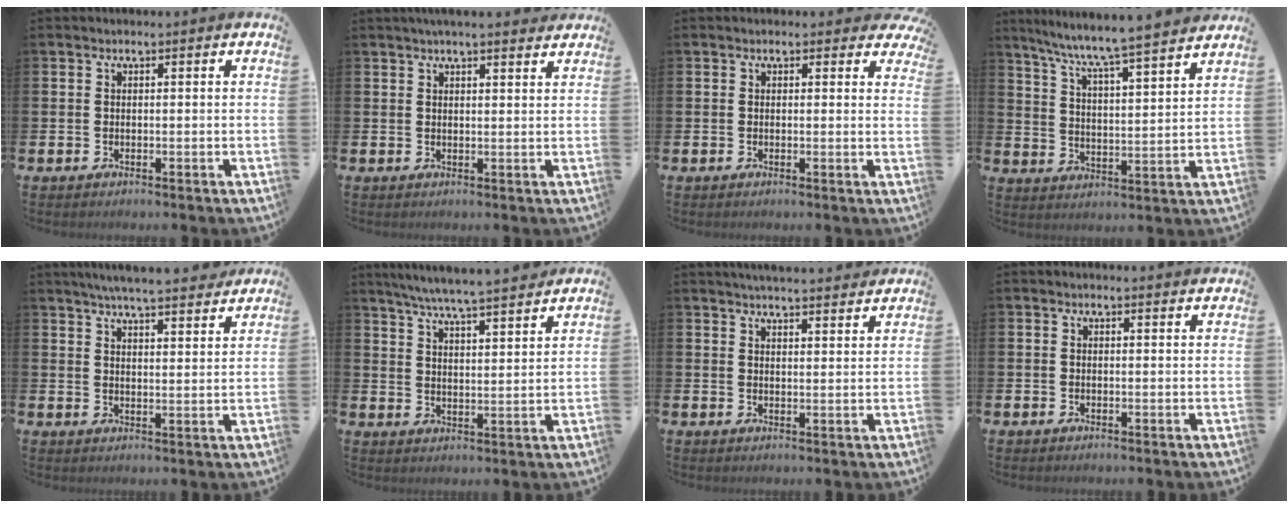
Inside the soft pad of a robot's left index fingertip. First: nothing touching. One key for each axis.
{"total": 3.1, "fx": 3.0, "fy": 0.1, "fz": 0.8, "tx": -0.008, "ty": -0.013, "tz": 0.051}
{"total": 1.0, "fx": 0.7, "fy": 0.7, "fz": 0.1, "tx": 0.006, "ty": 0.005, "tz": 0.010}
{"total": 7.5, "fx": 7.1, "fy": -0.5, "fz": 2.3, "tx": -0.077, "ty": -0.058, "tz": 0.121}
{"total": 5.8, "fx": 5.7, "fy": 0.0, "fz": 1.2, "tx": -0.025, "ty": -0.035, "tz": 0.099}
{"total": 6.8, "fx": 6.5, "fy": -0.2, "fz": 1.9, "tx": -0.057, "ty": -0.041, "tz": 0.114}
{"total": 4.2, "fx": 4.2, "fy": -0.1, "fz": 0.4, "tx": -0.009, "ty": -0.023, "tz": 0.075}
{"total": 0.7, "fx": 0.6, "fy": 0.0, "fz": 0.1, "tx": 0.011, "ty": -0.005, "tz": 0.009}